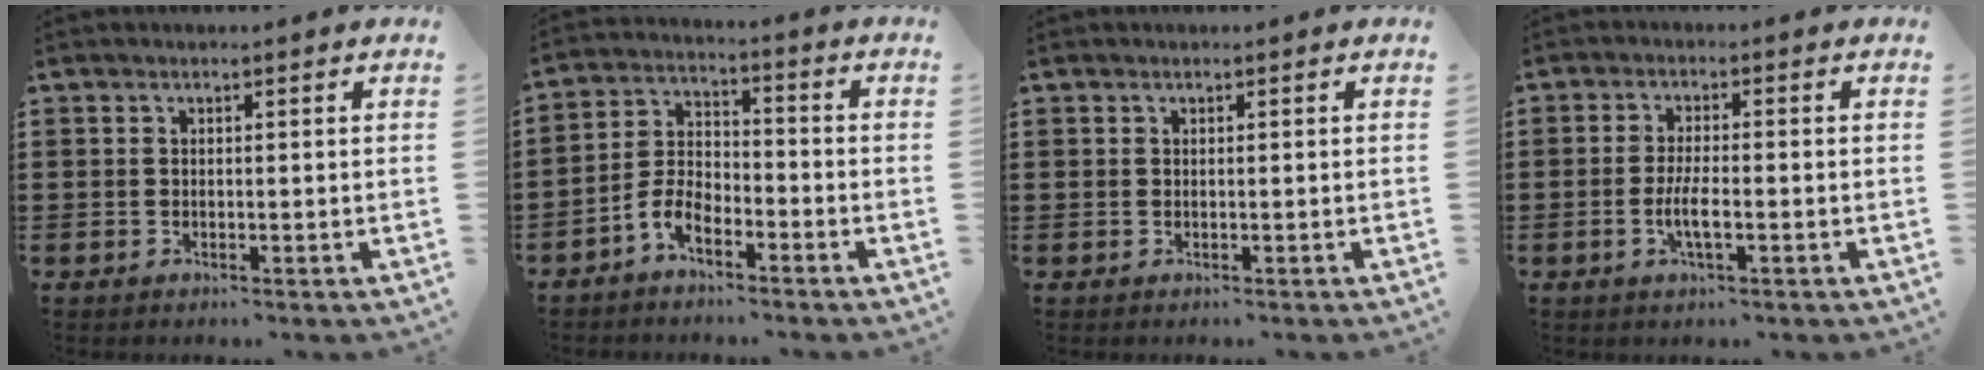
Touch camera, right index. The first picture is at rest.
{"total": 5.3, "force": [-3.8, 2.5, 2.7], "torque": [-0.071, 0.009, -0.080]}
{"total": 0.0}
{"total": 3.9, "force": [-1.2, 0.9, 3.6], "torque": [-0.076, -0.004, -0.025]}